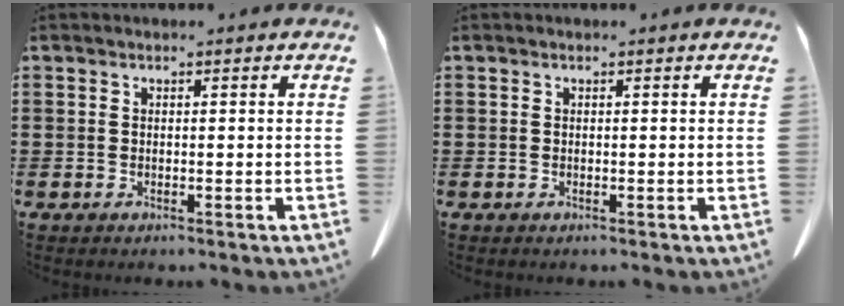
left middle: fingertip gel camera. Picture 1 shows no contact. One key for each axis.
{"total": 0.0}